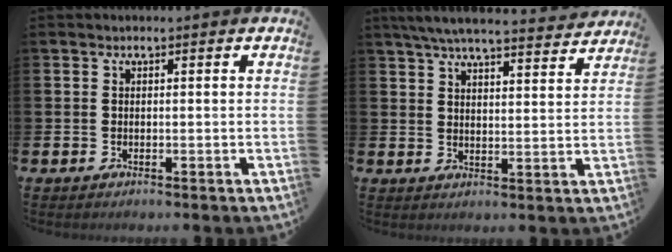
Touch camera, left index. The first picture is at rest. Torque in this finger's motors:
{"motor_torque": [1.10, -1.04, 0.67, 0.21]}